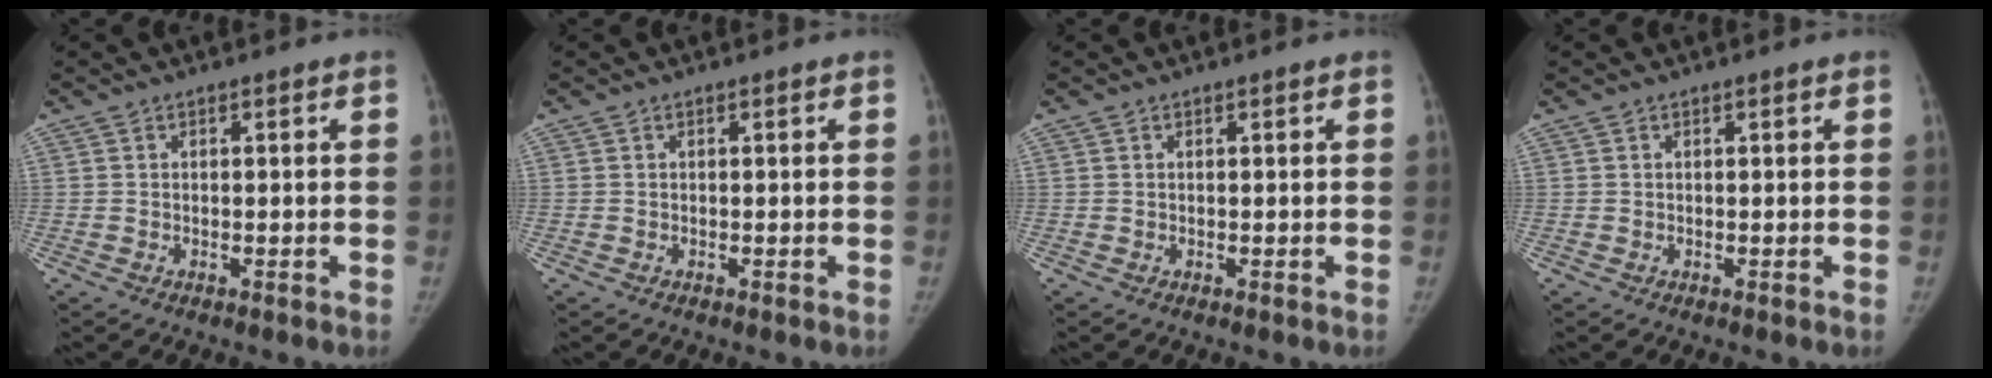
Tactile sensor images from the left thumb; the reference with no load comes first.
{"total": 0.0}
{"total": 0.0}
{"total": 0.0}